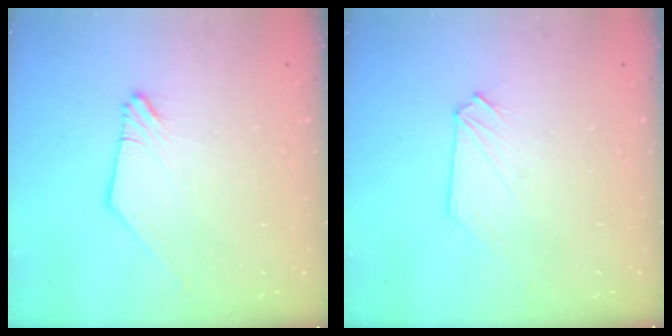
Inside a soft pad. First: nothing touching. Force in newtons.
{"total": 0.0}